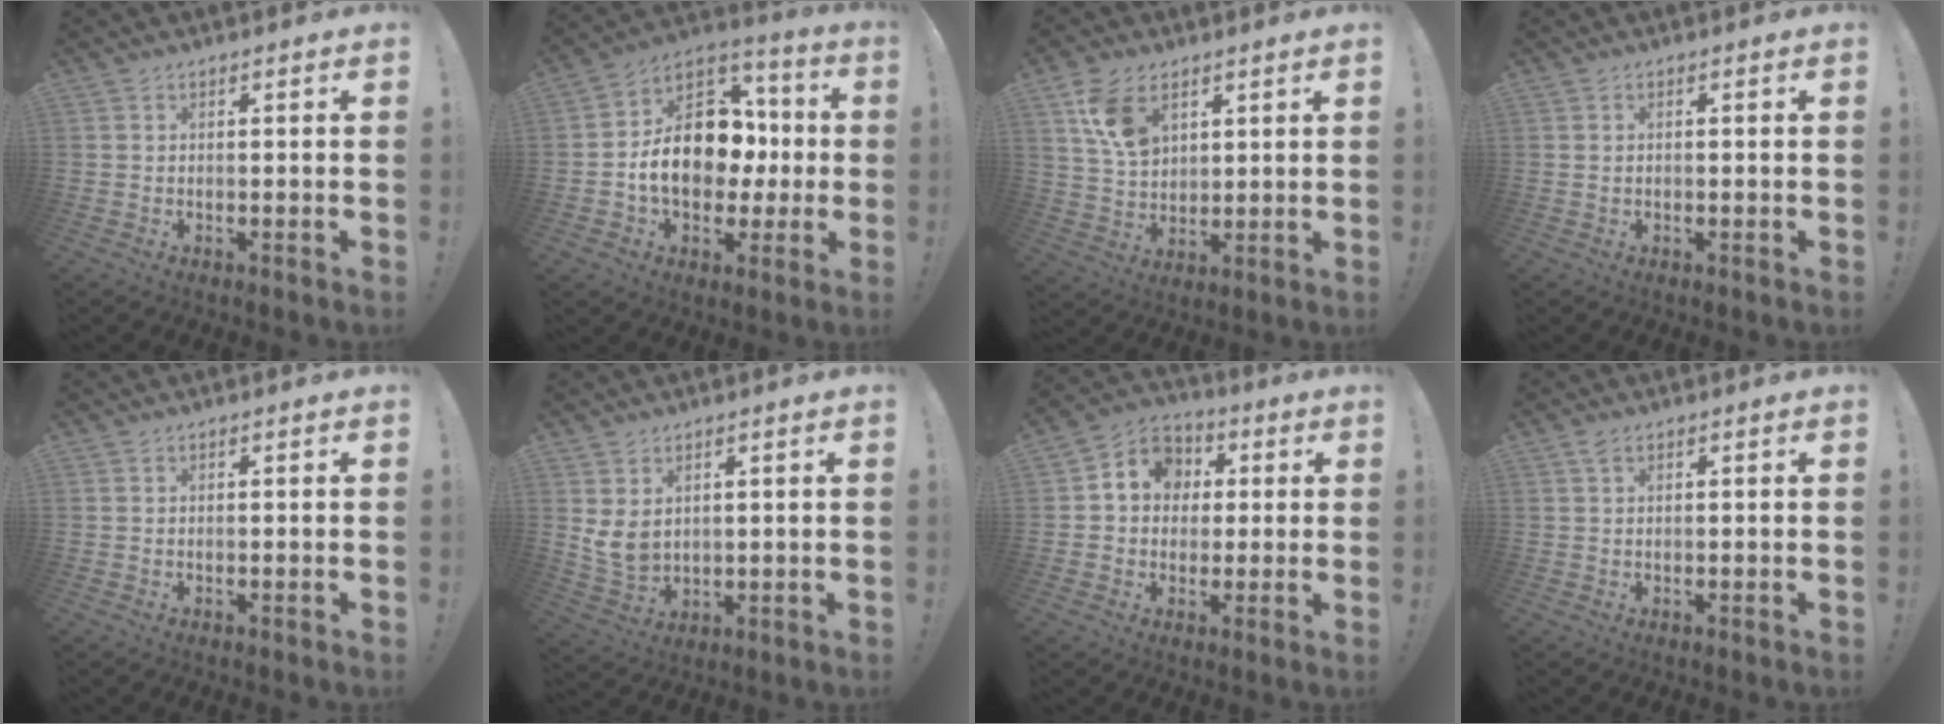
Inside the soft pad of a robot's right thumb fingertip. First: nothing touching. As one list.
[{"total": 18.3, "force": [-1.2, 13.4, 12.4], "torque": [-0.201, 0.016, -0.012]}, {"total": 11.1, "force": [5.5, 7.3, 6.2], "torque": [-0.103, -0.013, 0.108]}, {"total": 0.0}, {"total": 0.0}, {"total": 6.8, "force": [2.9, 4.4, 4.3], "torque": [-0.082, -0.012, 0.057]}, {"total": 9.1, "force": [1.2, 8.4, 3.4], "torque": [-0.052, 0.006, 0.029]}, {"total": 1.6, "force": [1.0, 0.5, 1.2], "torque": [-0.020, 0.000, 0.016]}]